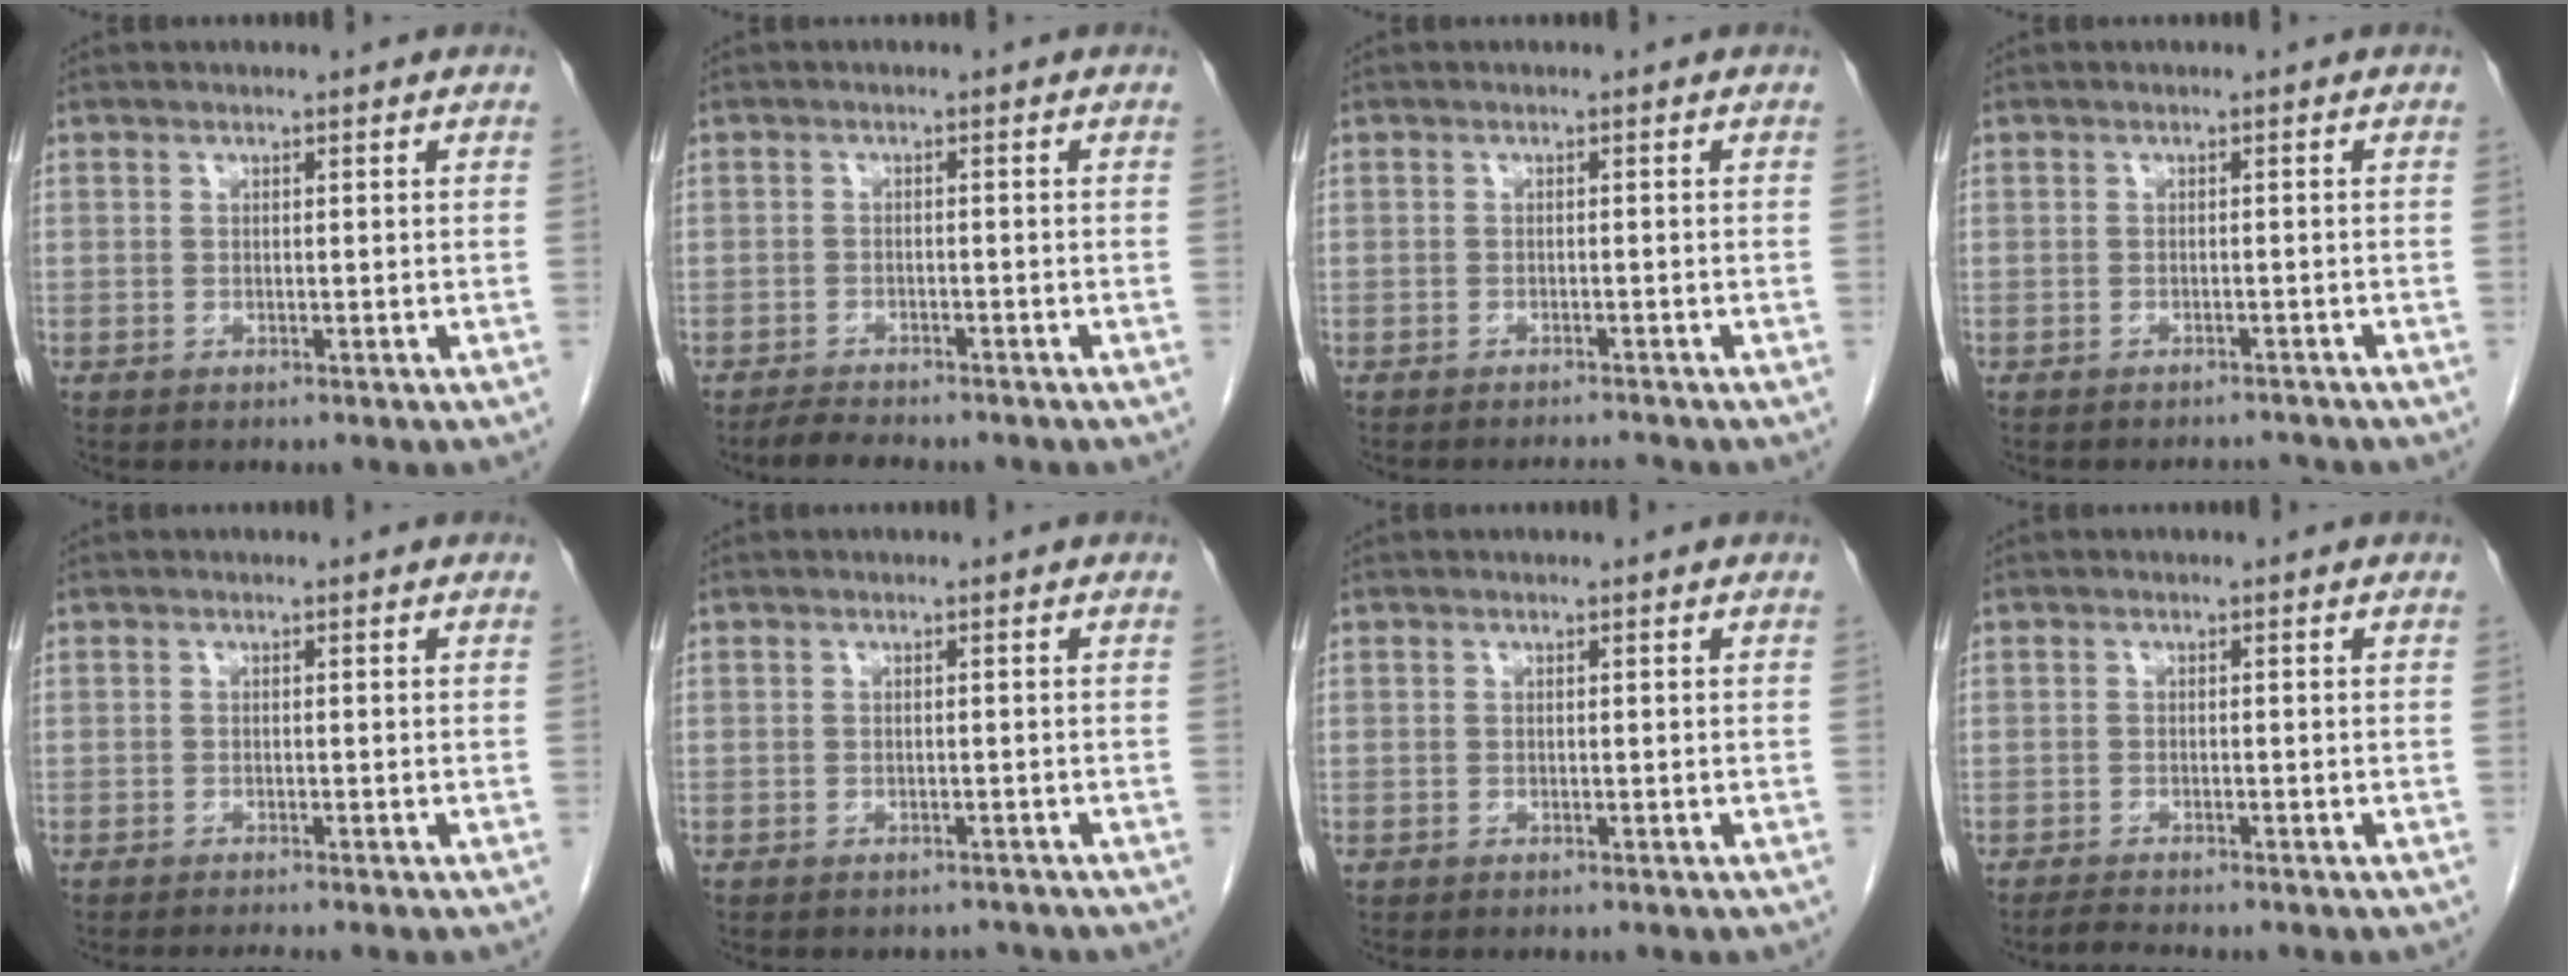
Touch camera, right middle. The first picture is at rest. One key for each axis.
{"total": 4.0, "fx": -3.6, "fy": 0.7, "fz": 1.6, "tx": -0.033, "ty": -0.011, "tz": -0.056}
{"total": 1.8, "fx": -1.7, "fy": -0.7, "fz": 0.0, "tx": -0.003, "ty": -0.012, "tz": -0.023}
{"total": 2.2, "fx": -2.2, "fy": 0.2, "fz": -0.1, "tx": 0.003, "ty": -0.008, "tz": -0.029}
{"total": 1.6, "fx": -1.4, "fy": -0.5, "fz": 0.5, "tx": -0.010, "ty": -0.004, "tz": -0.024}
{"total": 2.6, "fx": -2.4, "fy": 1.0, "fz": 0.1, "tx": -0.002, "ty": -0.002, "tz": -0.031}
{"total": 0.0}
{"total": 1.5, "fx": -1.5, "fy": -0.4, "fz": 0.3, "tx": -0.018, "ty": -0.011, "tz": -0.028}